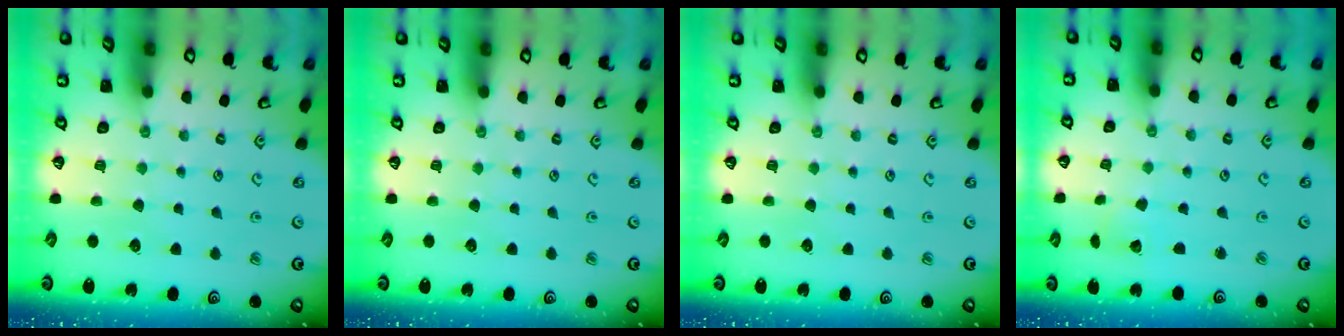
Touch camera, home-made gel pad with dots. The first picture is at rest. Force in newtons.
{"total": 0.0}
{"total": 0.0}
{"total": 2.8, "press": 2.8, "slide": 0.1}